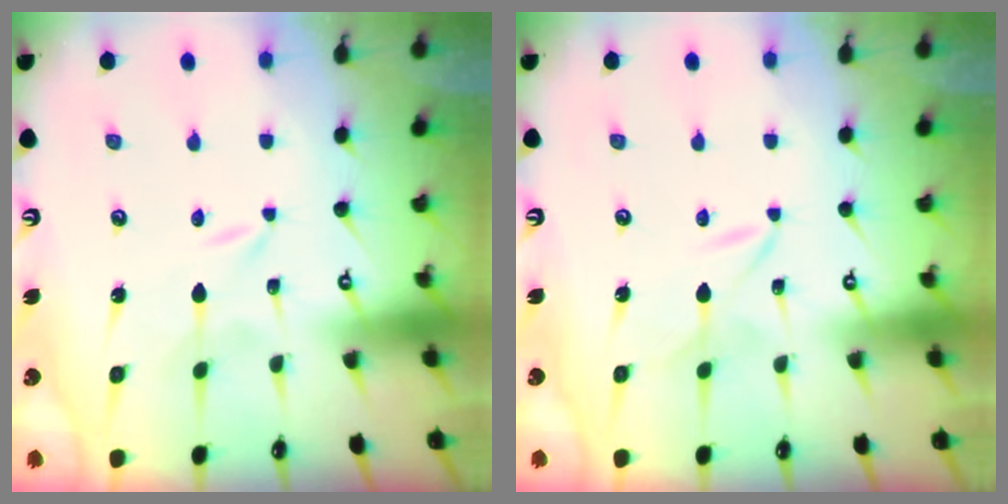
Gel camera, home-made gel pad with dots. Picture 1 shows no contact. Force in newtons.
{"total": 1.9, "press": 1.9, "slide": 0.3}